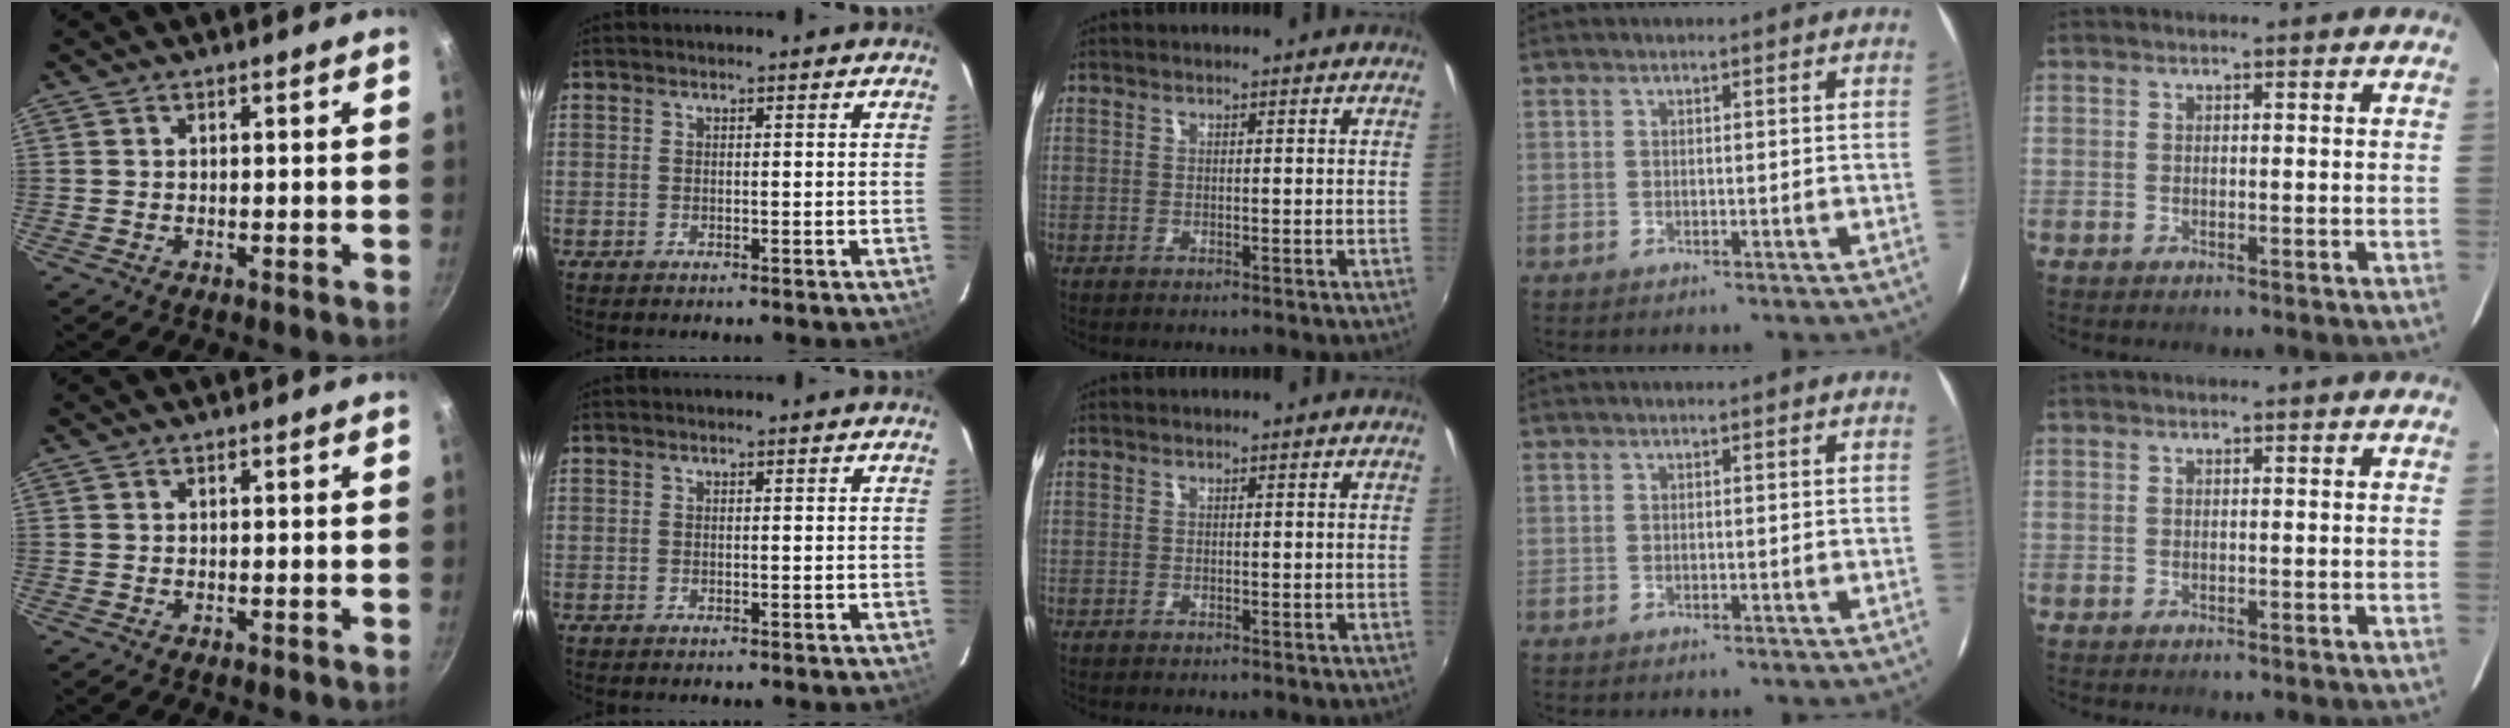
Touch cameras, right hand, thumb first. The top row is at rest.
{}